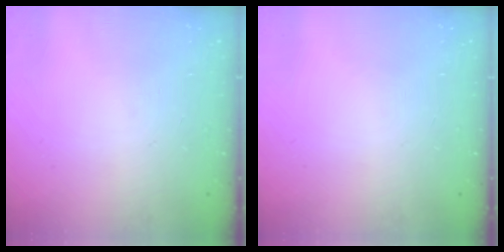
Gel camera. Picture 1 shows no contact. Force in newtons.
{"total": 0.0}